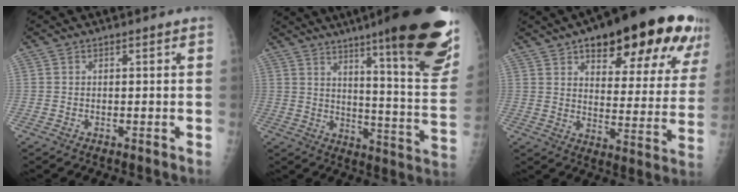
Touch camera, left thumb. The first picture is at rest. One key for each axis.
{"total": 28.4, "fx": 17.4, "fy": 4.1, "fz": 22.0, "tx": -0.241, "ty": -0.079, "tz": 0.241}
{"total": 28.1, "fx": 16.8, "fy": 9.8, "fz": 20.2, "tx": -0.238, "ty": -0.040, "tz": 0.228}